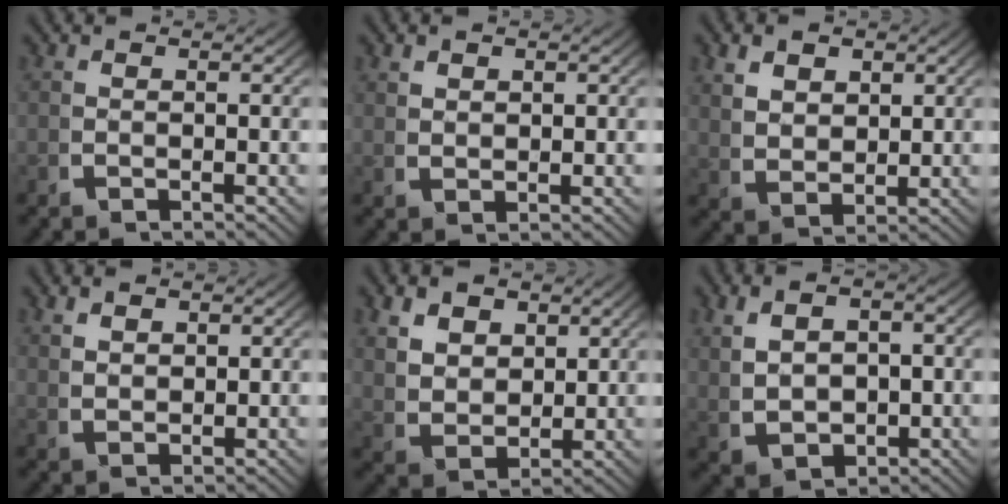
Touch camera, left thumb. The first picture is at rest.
{"total": 1.5, "force": [1.1, 0.8, 0.7], "torque": [-0.006, 0.002, 0.027]}
{"total": 3.9, "force": [1.6, 2.8, 2.3], "torque": [-0.041, -0.012, 0.044]}
{"total": 2.0, "force": [1.3, 1.1, 1.2], "torque": [-0.014, 0.002, 0.033]}
{"total": 5.6, "force": [1.3, 4.2, 3.4], "torque": [-0.074, -0.026, 0.041]}
{"total": 6.6, "force": [0.1, 4.7, 4.6], "torque": [-0.087, -0.021, 0.018]}